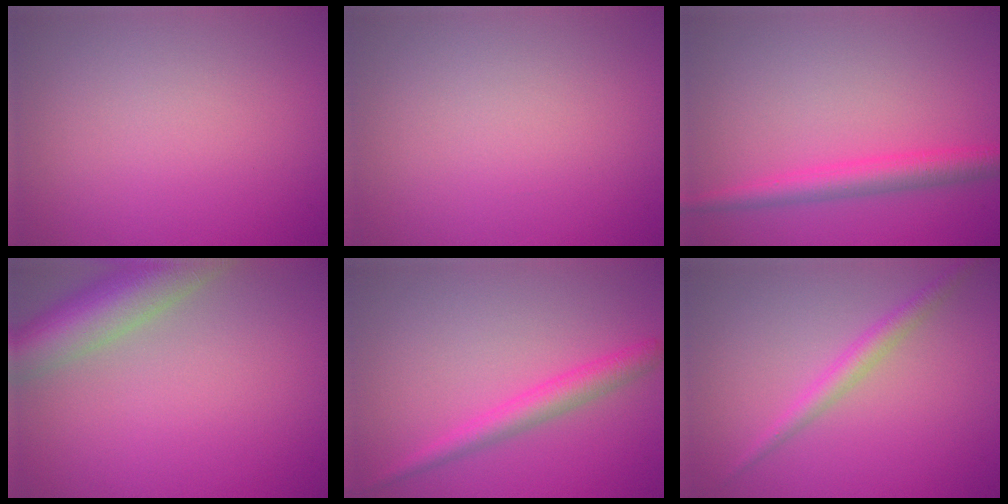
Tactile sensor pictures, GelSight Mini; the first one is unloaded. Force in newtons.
{"total": 0.0}
{"total": 3.1, "press": 3.1, "slide": 0.1}
{"total": 7.7, "press": 7.7, "slide": 0.5}
{"total": 2.6, "press": 2.6, "slide": 0.2}
{"total": 2.1, "press": 2.1, "slide": 0.1}